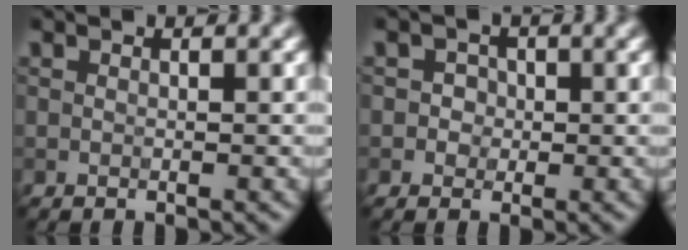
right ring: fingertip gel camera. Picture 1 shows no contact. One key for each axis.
{"total": 1.5, "fx": 0.0, "fy": 1.5, "fz": 0.4, "tx": 0.008, "ty": 0.004, "tz": -0.002}